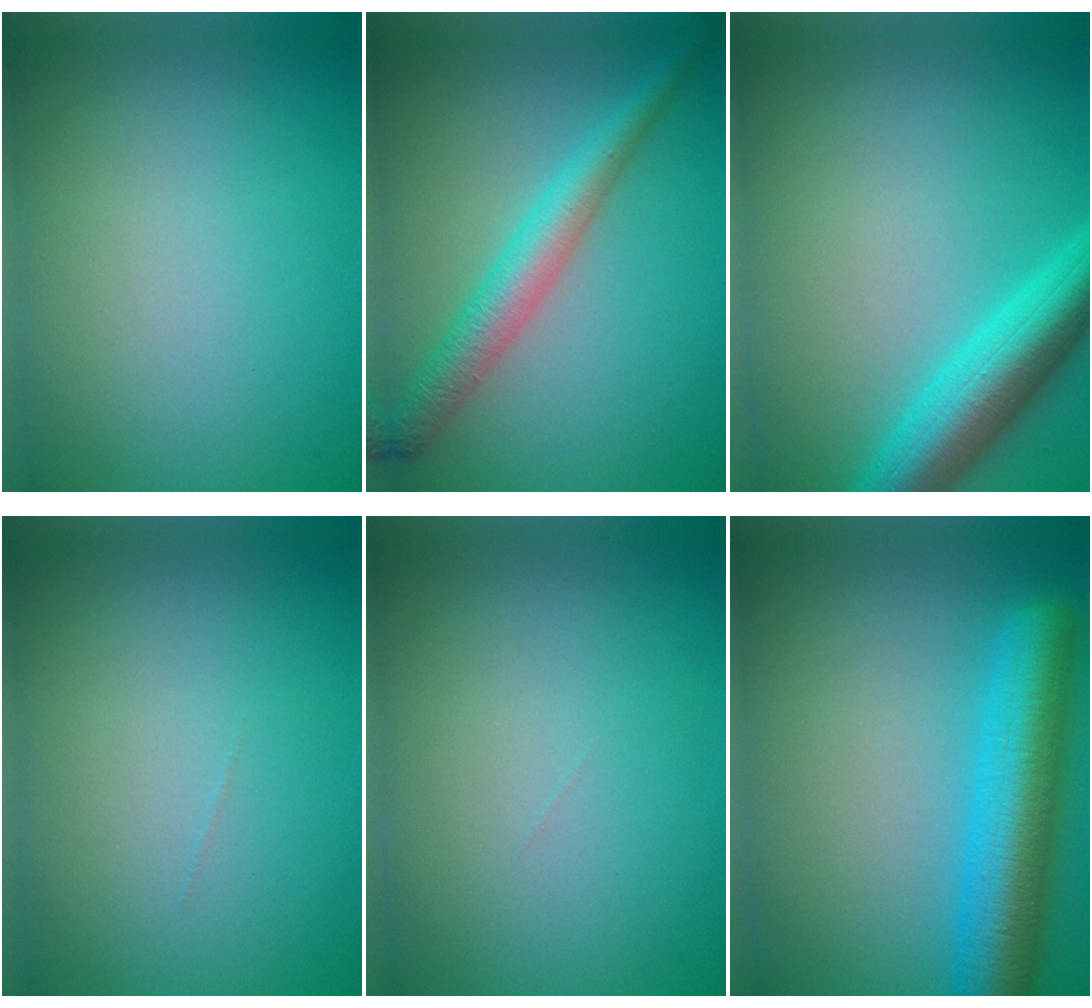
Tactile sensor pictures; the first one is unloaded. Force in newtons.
{"total": 4.0, "press": 4.0, "slide": 0.1}
{"total": 6.6, "press": 6.6, "slide": 0.2}
{"total": 0.0}
{"total": 0.0}
{"total": 7.6, "press": 7.6, "slide": 0.3}